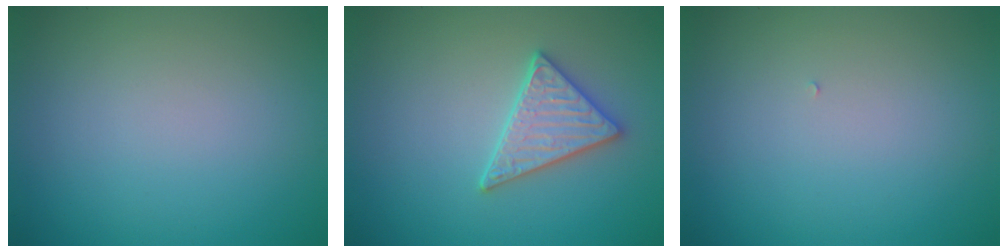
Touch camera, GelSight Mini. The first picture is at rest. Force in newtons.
{"total": 3.0, "press": 2.9, "slide": 0.7}
{"total": 0.0}